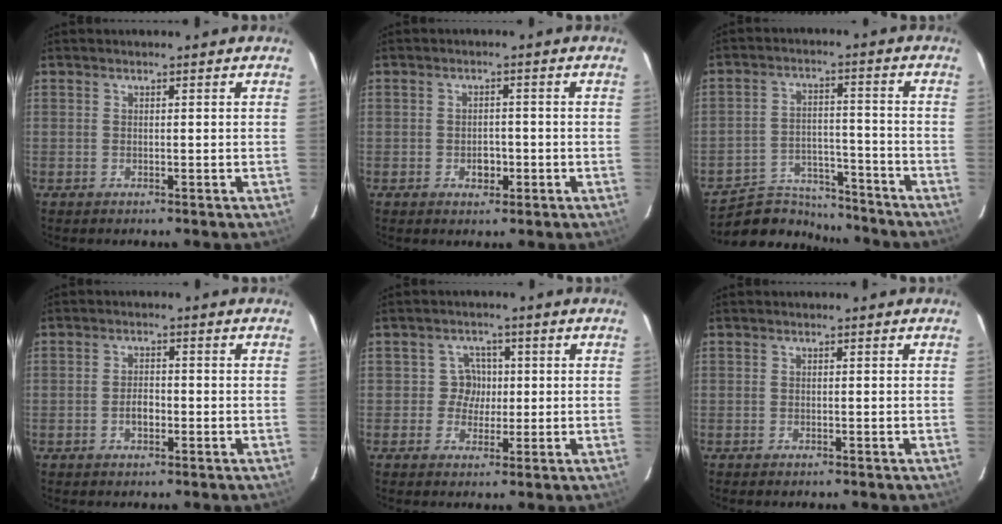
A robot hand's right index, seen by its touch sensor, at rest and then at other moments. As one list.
[{"total": 2.7, "force": [-0.9, 2.1, 1.4], "torque": [-0.025, 0.006, -0.009]}, {"total": 11.5, "force": [-10.7, 3.8, 1.9], "torque": [-0.056, 0.021, -0.163]}, {"total": 2.5, "force": [-1.0, 1.4, 1.8], "torque": [-0.034, 0.005, -0.018]}, {"total": 3.5, "force": [-0.2, 3.5, -0.1], "torque": [0.014, 0.015, -0.008]}, {"total": 0.6, "force": [-0.5, 0.0, 0.2], "torque": [-0.006, -0.002, -0.010]}]